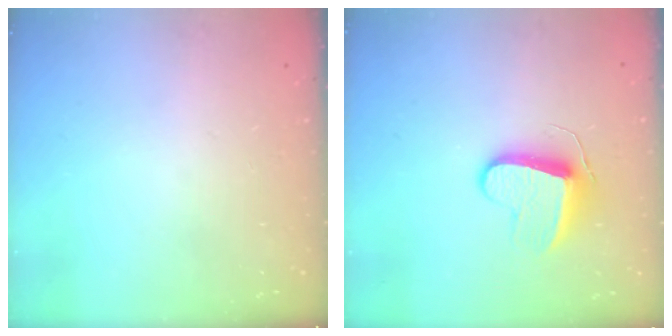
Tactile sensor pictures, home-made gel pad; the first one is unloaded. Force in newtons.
{"total": 9.9, "press": 9.8, "slide": 0.6}